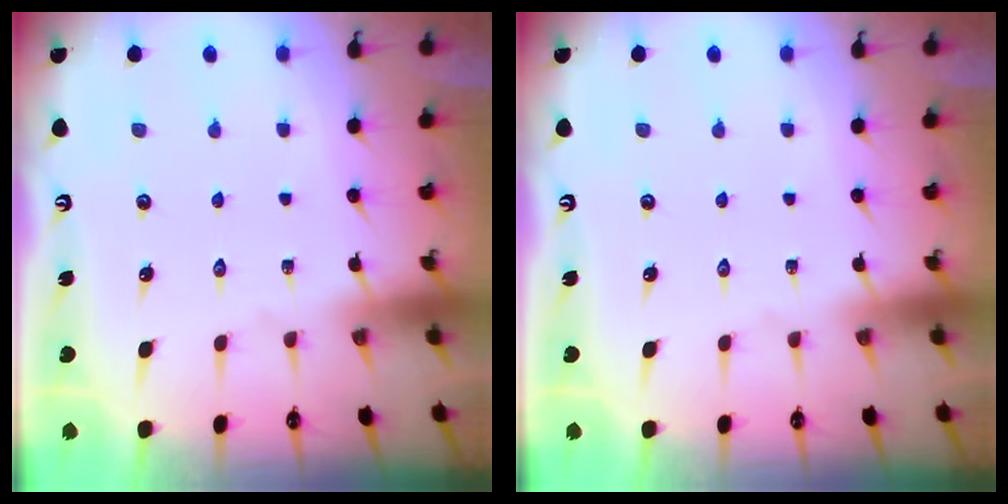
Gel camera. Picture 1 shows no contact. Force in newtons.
{"total": 0.0}